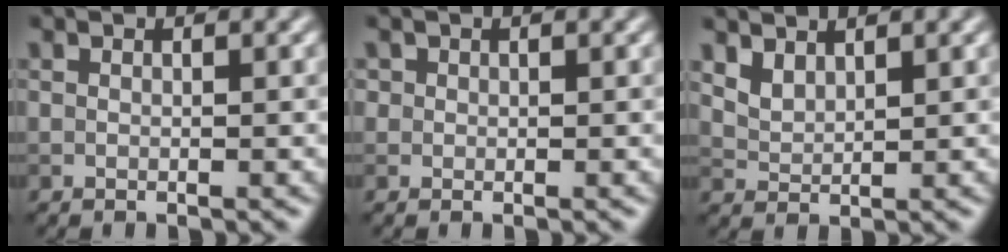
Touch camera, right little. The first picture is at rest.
{"total": 0.7, "force": [0.2, 0.7, 0.1], "torque": [0.006, -0.002, 0.001]}
{"total": 2.1, "force": [1.8, 0.9, 0.8], "torque": [-0.023, -0.001, 0.042]}